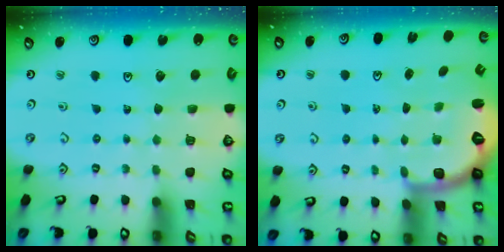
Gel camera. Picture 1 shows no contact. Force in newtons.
{"total": 2.7, "press": 1.6, "slide": 2.1}